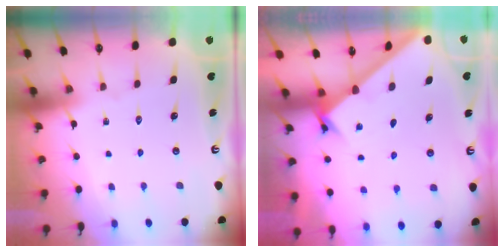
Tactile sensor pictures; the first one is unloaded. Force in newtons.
{"total": 1.6, "press": 1.6, "slide": 0.1}